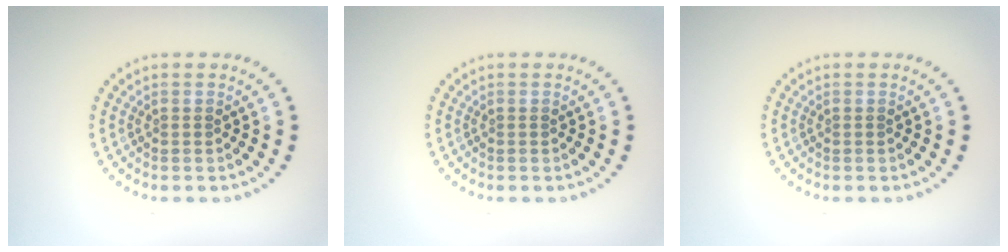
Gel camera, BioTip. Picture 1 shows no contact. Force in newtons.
{"total": 0.0}
{"total": 0.0}